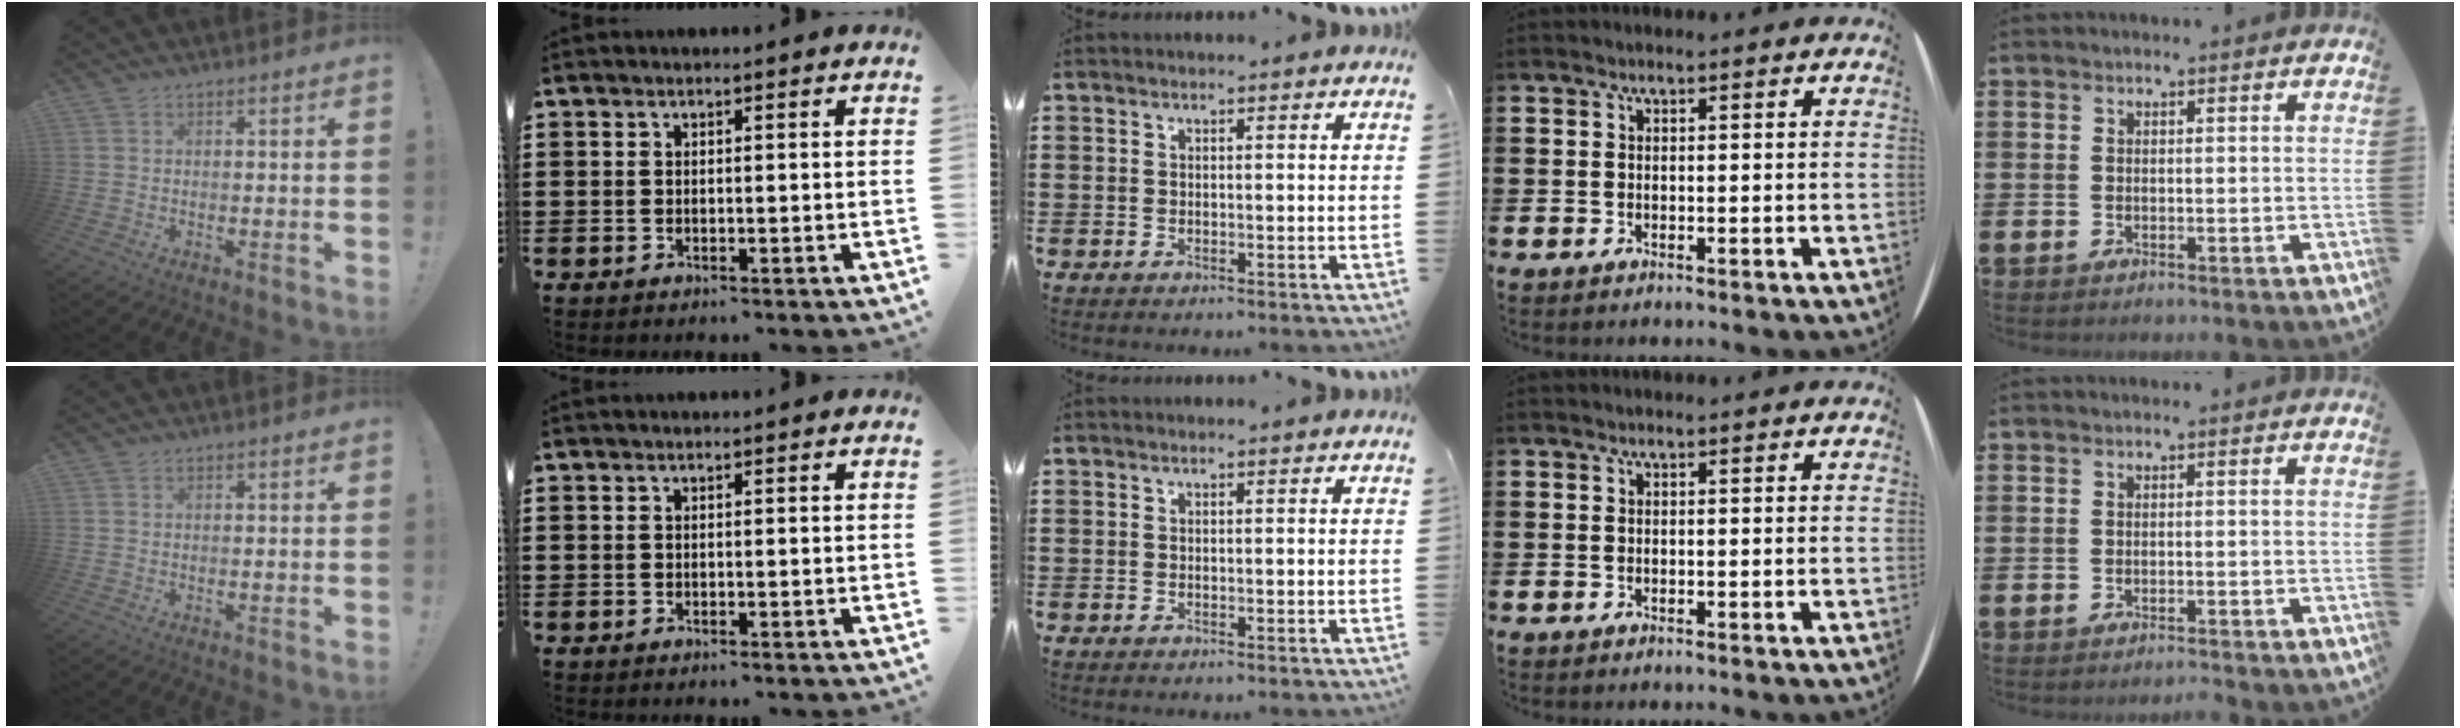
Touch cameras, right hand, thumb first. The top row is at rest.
{"little": {"total": 0.8, "force": [-0.8, -0.1, 0.1], "torque": [-0.002, -0.002, -0.016]}}